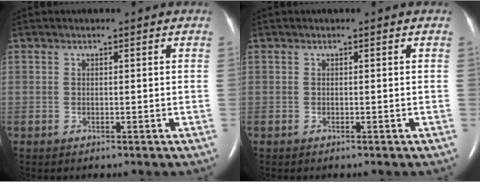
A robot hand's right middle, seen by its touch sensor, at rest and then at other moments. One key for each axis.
{"total": 0.0}